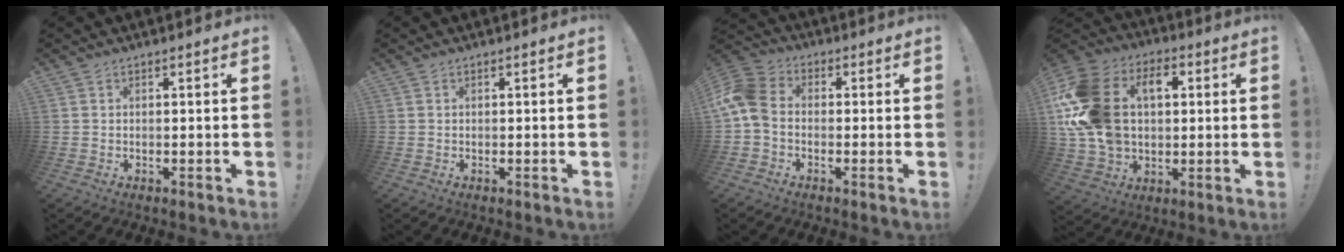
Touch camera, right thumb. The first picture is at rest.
{"total": 0.0}
{"total": 10.6, "force": [-1.5, 7.7, 7.2], "torque": [-0.163, 0.025, -0.023]}
{"total": 23.3, "force": [4.2, 16.9, 15.5], "torque": [-0.303, 0.004, 0.079]}